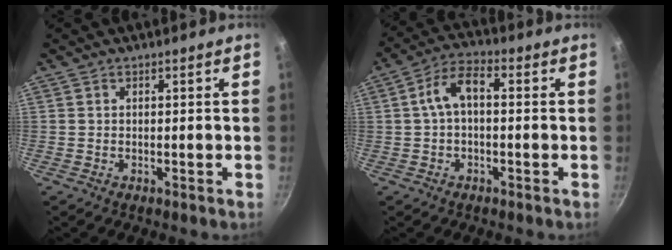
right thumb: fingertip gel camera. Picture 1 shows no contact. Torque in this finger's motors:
{"motor_torque": [0.36, -0.13, -0.08, 0.11, 0.24]}